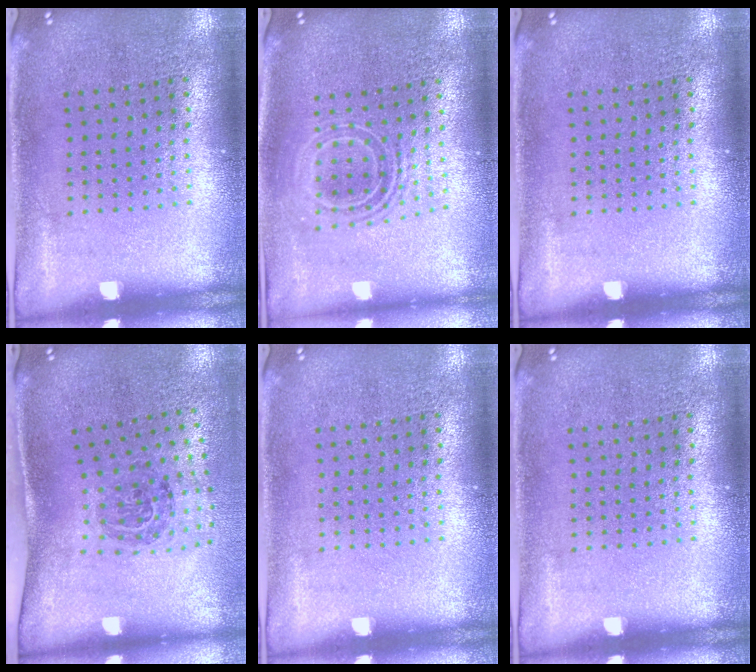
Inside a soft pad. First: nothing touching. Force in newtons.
{"total": 1.7, "press": 1.3, "slide": 1.1}
{"total": 0.0}
{"total": 1.7, "press": 1.1, "slide": 1.3}
{"total": 0.0}
{"total": 0.0}